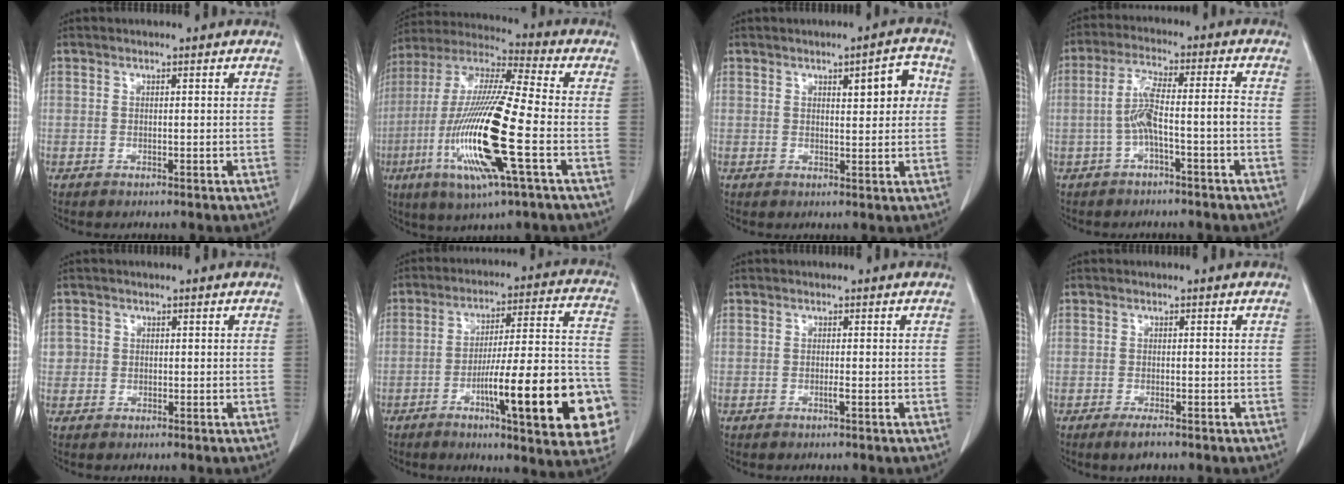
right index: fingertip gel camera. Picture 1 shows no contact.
{"total": 20.3, "force": [-5.5, 1.4, 19.5], "torque": [-0.421, -0.026, -0.108]}
{"total": 5.1, "force": [1.5, 1.4, 4.6], "torque": [-0.062, 0.009, 0.020]}
{"total": 6.5, "force": [-1.9, 0.3, 6.2], "torque": [-0.123, 0.025, -0.033]}
{"total": 2.1, "force": [0.1, 2.1, 0.3], "torque": [0.006, 0.006, 0.003]}
{"total": 22.3, "force": [-8.0, 2.5, 20.6], "torque": [-0.219, 0.014, -0.107]}
{"total": 0.7, "force": [-0.3, -0.1, 0.7], "torque": [-0.013, 0.000, -0.006]}
{"total": 2.3, "force": [-1.7, 0.3, 1.6], "torque": [-0.032, -0.006, -0.029]}